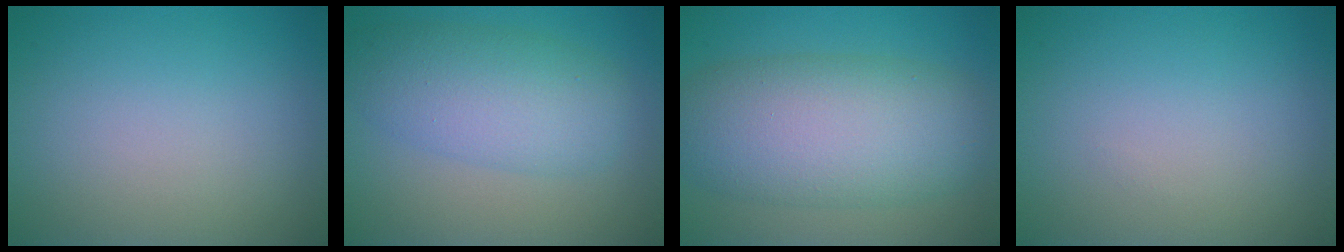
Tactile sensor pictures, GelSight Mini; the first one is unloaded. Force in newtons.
{"total": 6.0, "press": 6.0, "slide": 0.2}
{"total": 9.5, "press": 9.5, "slide": 0.3}
{"total": 0.0}